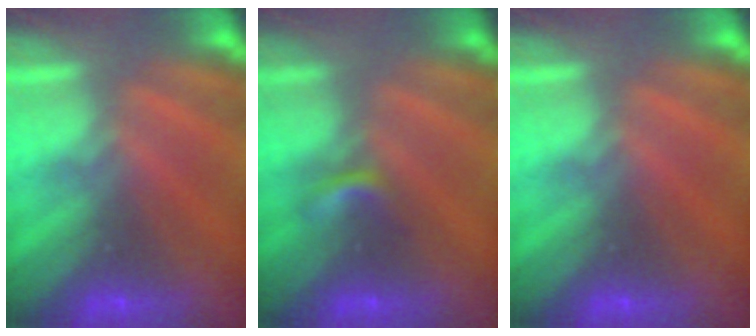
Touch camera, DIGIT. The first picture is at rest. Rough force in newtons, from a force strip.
{"total": 2.2}
{"total": 0.0}